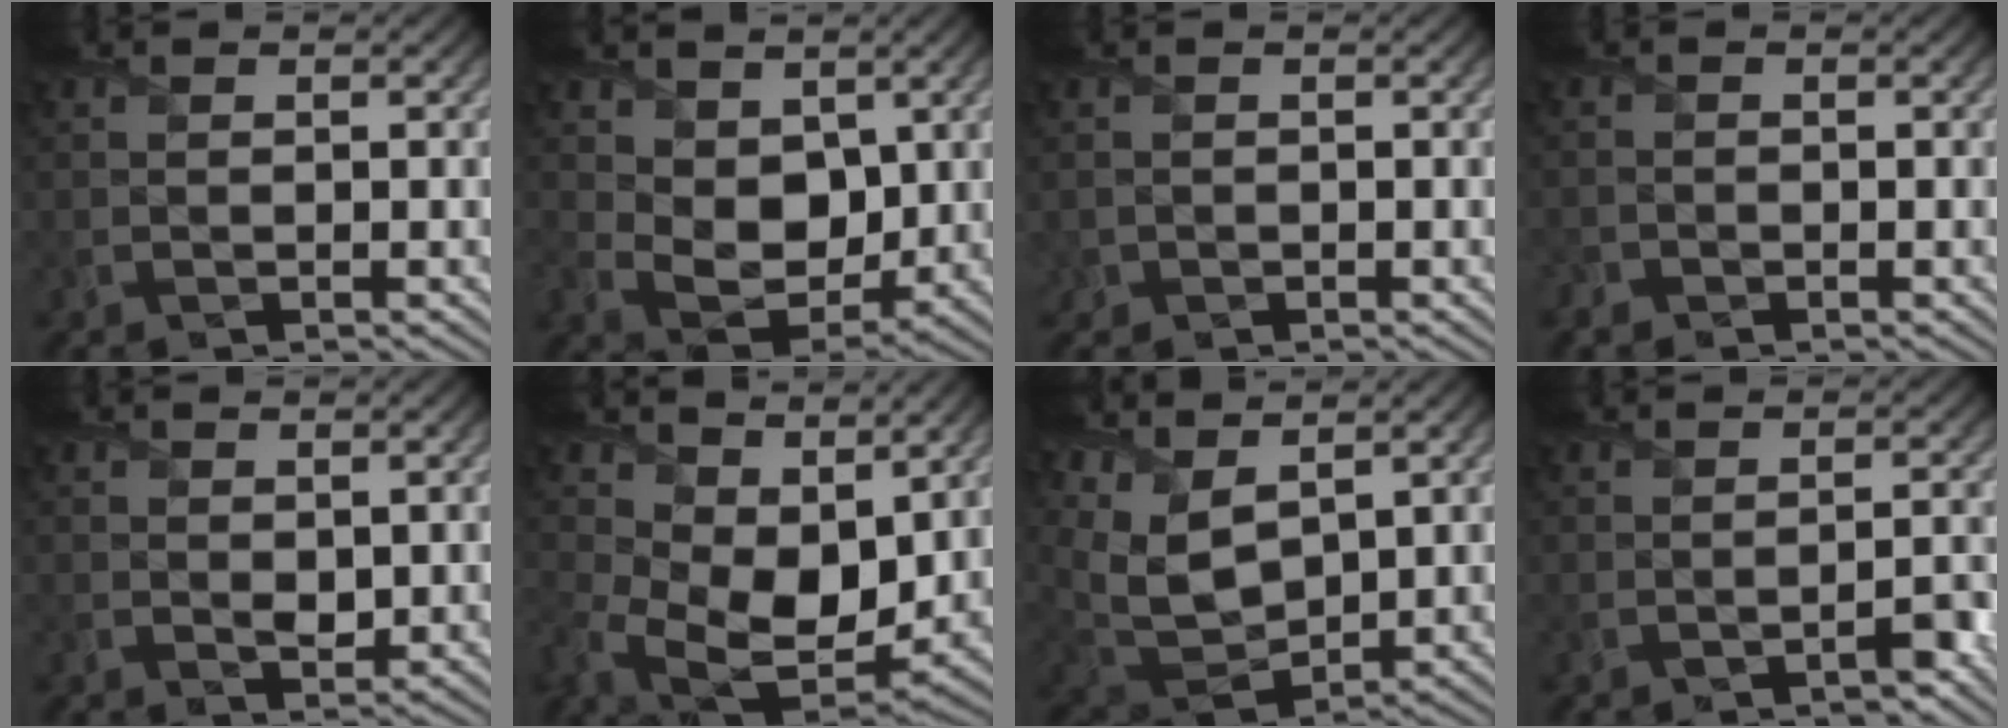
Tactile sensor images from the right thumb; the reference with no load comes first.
{"total": 7.3, "force": [2.3, 5.3, 4.5], "torque": [-0.117, -0.024, 0.043]}
{"total": 1.0, "force": [-0.3, 1.0, 0.1], "torque": [0.000, -0.007, -0.009]}
{"total": 1.0, "force": [-0.8, 0.6, 0.0], "torque": [-0.002, -0.002, -0.019]}
{"total": 1.6, "force": [0.4, 1.2, 1.1], "torque": [-0.024, -0.006, 0.010]}
{"total": 11.8, "force": [2.7, 8.1, 8.2], "torque": [-0.192, -0.032, 0.058]}
{"total": 9.6, "force": [5.3, 4.7, 6.5], "torque": [-0.193, 0.003, 0.114]}
{"total": 1.8, "force": [-1.1, 0.4, 1.3], "torque": [-0.018, 0.002, -0.016]}